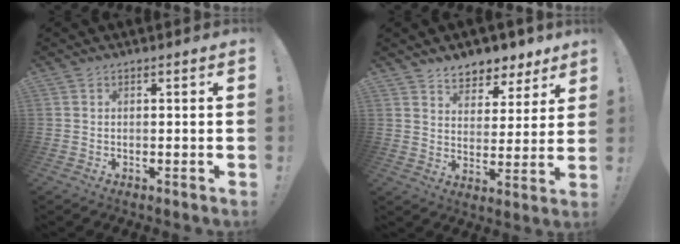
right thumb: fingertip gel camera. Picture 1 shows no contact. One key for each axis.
{"total": 7.7, "fx": 6.4, "fy": 4.0, "fz": 1.4, "tx": -0.015, "ty": -0.056, "tz": 0.119}